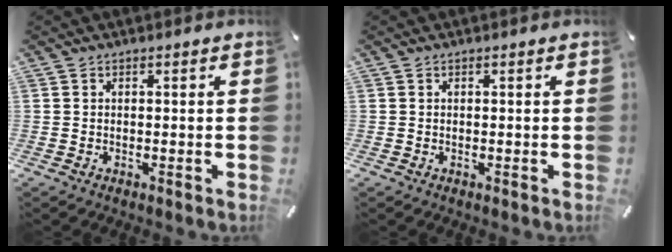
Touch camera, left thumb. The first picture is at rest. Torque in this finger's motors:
{"motor_torque": [0.01, 0.02, -0.07, -0.11, -0.01]}